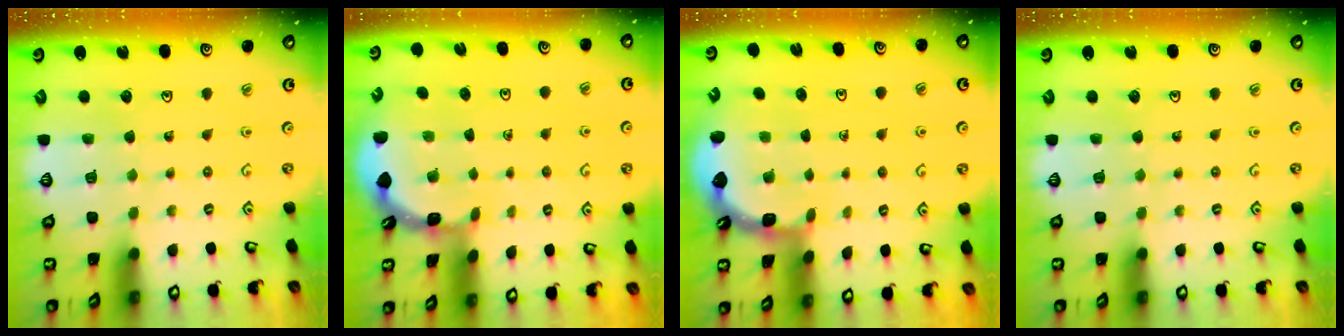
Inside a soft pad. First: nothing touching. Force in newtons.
{"total": 1.6, "press": 1.6, "slide": 0.1}
{"total": 1.9, "press": 1.9, "slide": 0.3}
{"total": 0.0}